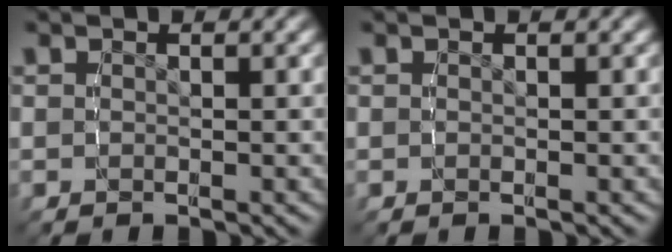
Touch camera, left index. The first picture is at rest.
{"total": 0.0}